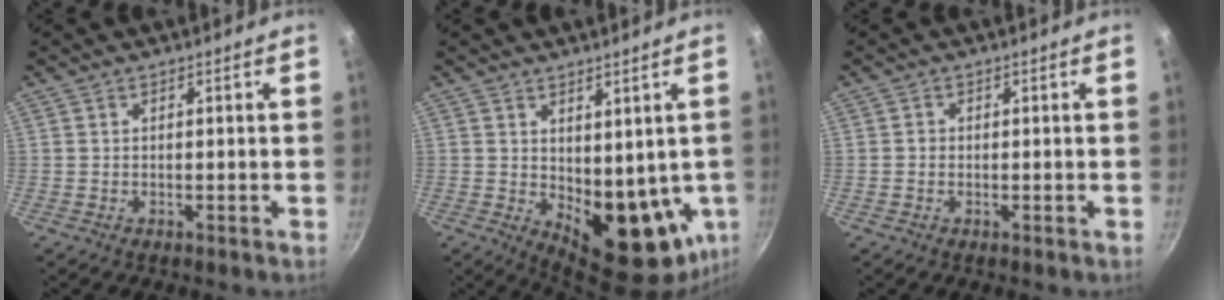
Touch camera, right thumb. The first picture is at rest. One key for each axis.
{"total": 13.8, "fx": 0.6, "fy": 7.7, "fz": 11.4, "tx": -0.120, "ty": -0.032, "tz": 0.031}
{"total": 0.8, "fx": -0.2, "fy": 0.8, "fz": 0.2, "tx": 0.000, "ty": 0.002, "tz": -0.006}